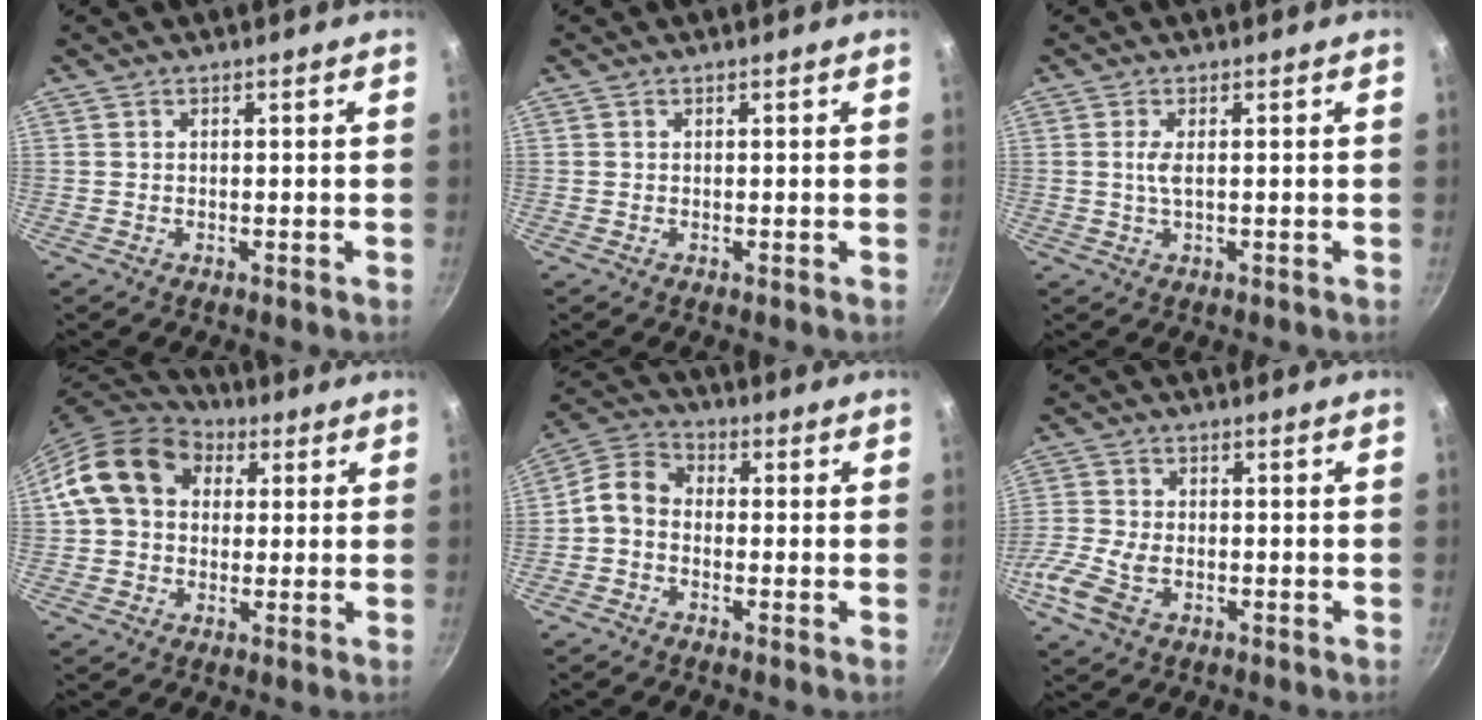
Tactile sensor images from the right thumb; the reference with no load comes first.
{"total": 0.0}
{"total": 2.2, "force": [0.2, 0.6, 2.2], "torque": [-0.052, -0.001, 0.005]}
{"total": 14.8, "force": [3.6, 11.6, 8.4], "torque": [-0.128, 0.028, 0.046]}
{"total": 6.3, "force": [-1.5, 4.8, 3.7], "torque": [-0.068, 0.033, -0.050]}
{"total": 8.2, "force": [-2.9, 5.2, 5.6], "torque": [-0.126, 0.008, -0.068]}